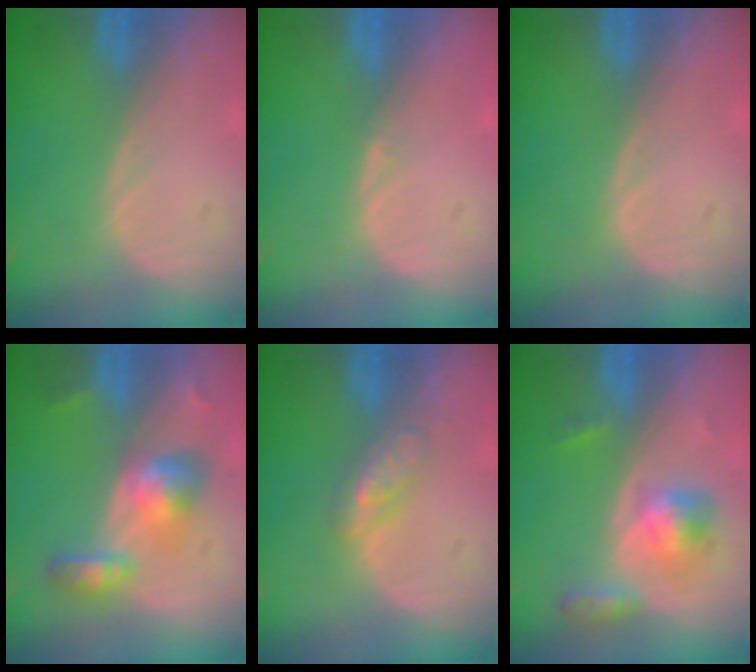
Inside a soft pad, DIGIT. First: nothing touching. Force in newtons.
{"total": 0.6, "press": 0.4, "slide": 0.5}
{"total": 0.0}
{"total": 6.3, "press": 5.8, "slide": 2.4}
{"total": 3.8, "press": 3.7, "slide": 0.3}
{"total": 5.3, "press": 5.0, "slide": 1.6}